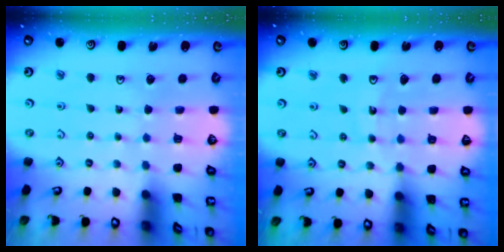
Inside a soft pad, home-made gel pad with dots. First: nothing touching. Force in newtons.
{"total": 9.5, "press": 9.1, "slide": 2.9}